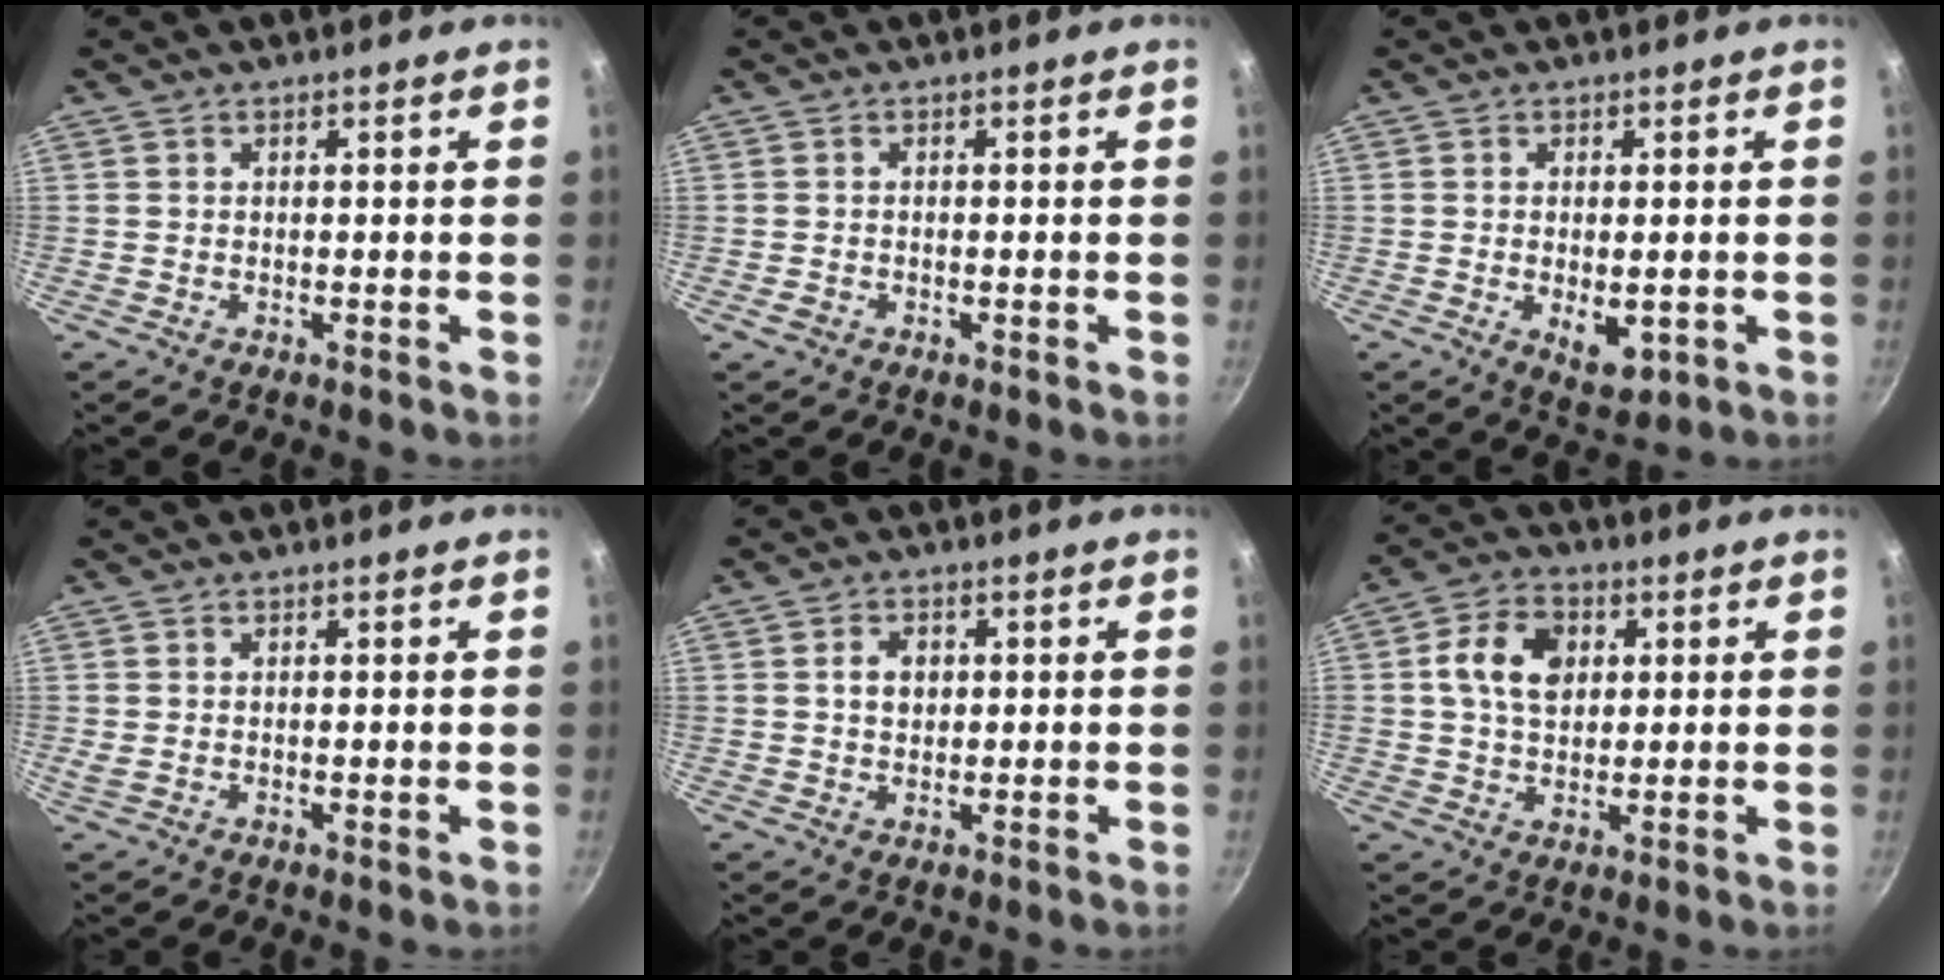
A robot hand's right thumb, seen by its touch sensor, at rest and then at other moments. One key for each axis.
{"total": 1.3, "fx": -0.6, "fy": 0.9, "fz": 0.6, "tx": -0.015, "ty": 0.003, "tz": -0.011}
{"total": 5.8, "fx": -1.0, "fy": 3.1, "fz": 4.8, "tx": -0.066, "ty": -0.010, "tz": -0.006}
{"total": 0.9, "fx": 0.3, "fy": 0.4, "fz": 0.7, "tx": -0.016, "ty": -0.001, "tz": 0.005}
{"total": 3.5, "fx": 0.6, "fy": 2.7, "fz": 2.1, "tx": -0.019, "ty": 0.000, "tz": 0.008}
{"total": 9.4, "fx": 2.1, "fy": 6.8, "fz": 6.0, "tx": -0.090, "ty": 0.006, "tz": 0.027}